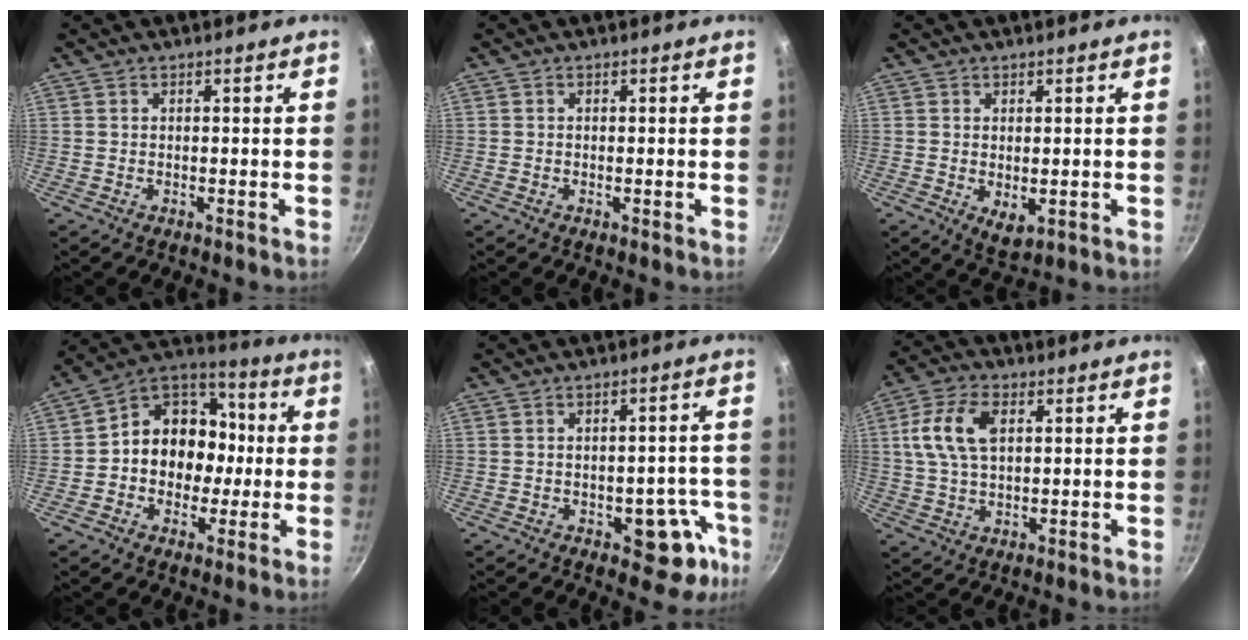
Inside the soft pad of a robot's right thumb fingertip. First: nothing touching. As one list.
[{"total": 0.0}, {"total": 3.7, "force": [-0.2, 2.1, 3.0], "torque": [-0.044, -0.016, 0.003]}, {"total": 15.3, "force": [-0.9, 12.8, 8.4], "torque": [-0.083, 0.042, -0.032]}, {"total": 9.4, "force": [-3.9, 5.5, 6.6], "torque": [-0.014, 0.026, -0.042]}, {"total": 10.0, "force": [2.4, 5.9, 7.7], "torque": [-0.144, 0.011, 0.040]}]